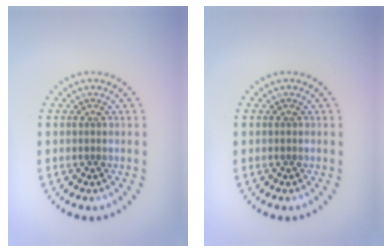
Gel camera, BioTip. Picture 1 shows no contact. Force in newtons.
{"total": 0.0}